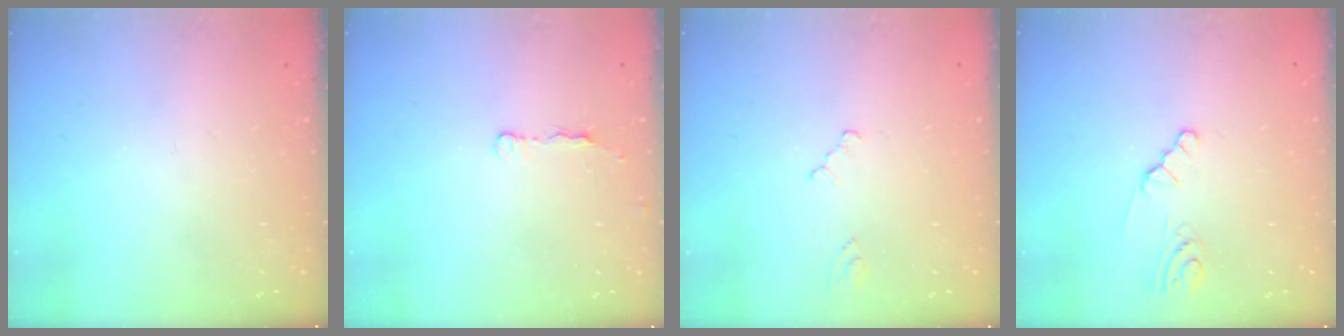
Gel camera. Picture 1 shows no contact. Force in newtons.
{"total": 5.4, "press": 4.4, "slide": 3.1}
{"total": 0.0}
{"total": 1.4, "press": 1.4, "slide": 0.2}